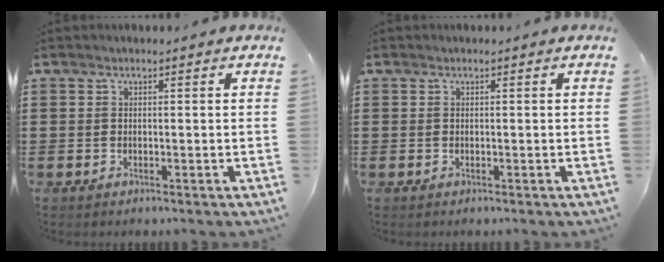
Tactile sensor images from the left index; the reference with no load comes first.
{"total": 0.0}